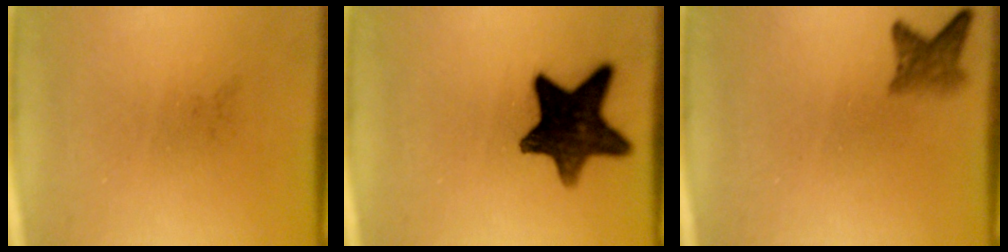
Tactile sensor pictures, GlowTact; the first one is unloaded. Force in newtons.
{"total": 13.5}
{"total": 2.8}